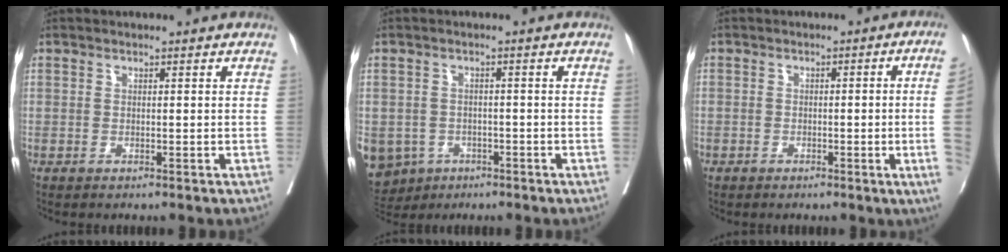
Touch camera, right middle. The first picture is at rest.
{"total": 10.9, "force": [-5.5, 8.9, 3.1], "torque": [-0.098, -0.006, -0.072]}
{"total": 6.6, "force": [-1.3, -1.3, 6.4], "torque": [-0.069, -0.007, -0.020]}